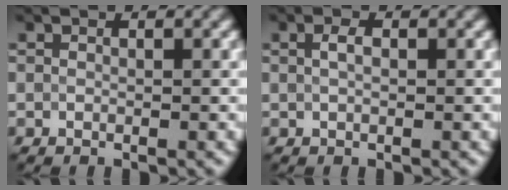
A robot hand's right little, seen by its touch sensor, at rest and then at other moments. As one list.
[{"total": 1.1, "force": [0.2, 0.5, 0.9], "torque": [-0.021, 0.003, 0.004]}]